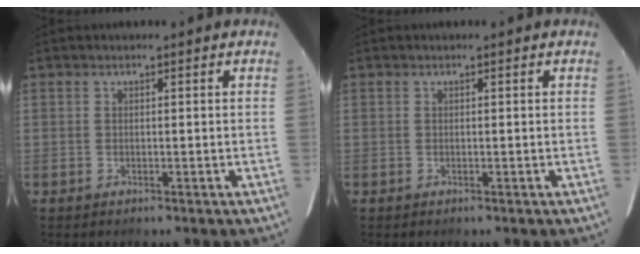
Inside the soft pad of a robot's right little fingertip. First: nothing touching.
{"total": 0.0}